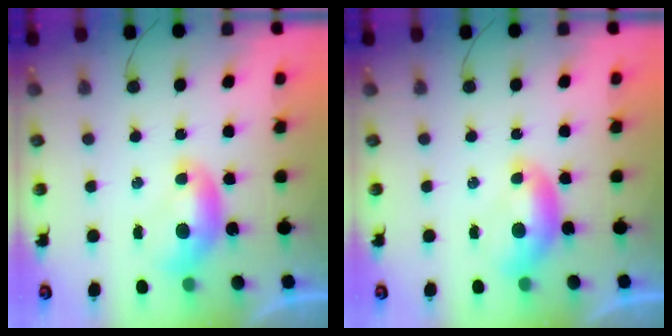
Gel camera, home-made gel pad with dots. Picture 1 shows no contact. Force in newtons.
{"total": 0.0}